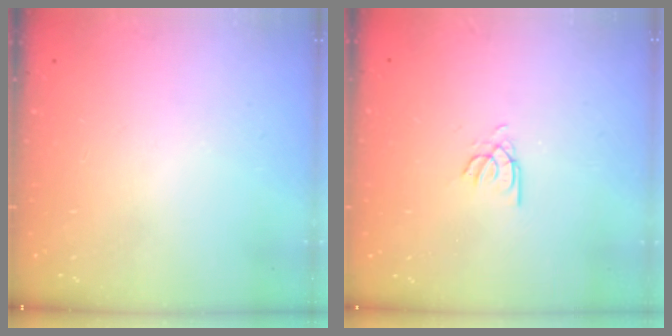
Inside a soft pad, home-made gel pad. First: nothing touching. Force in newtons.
{"total": 2.6, "press": 2.6, "slide": 0.2}